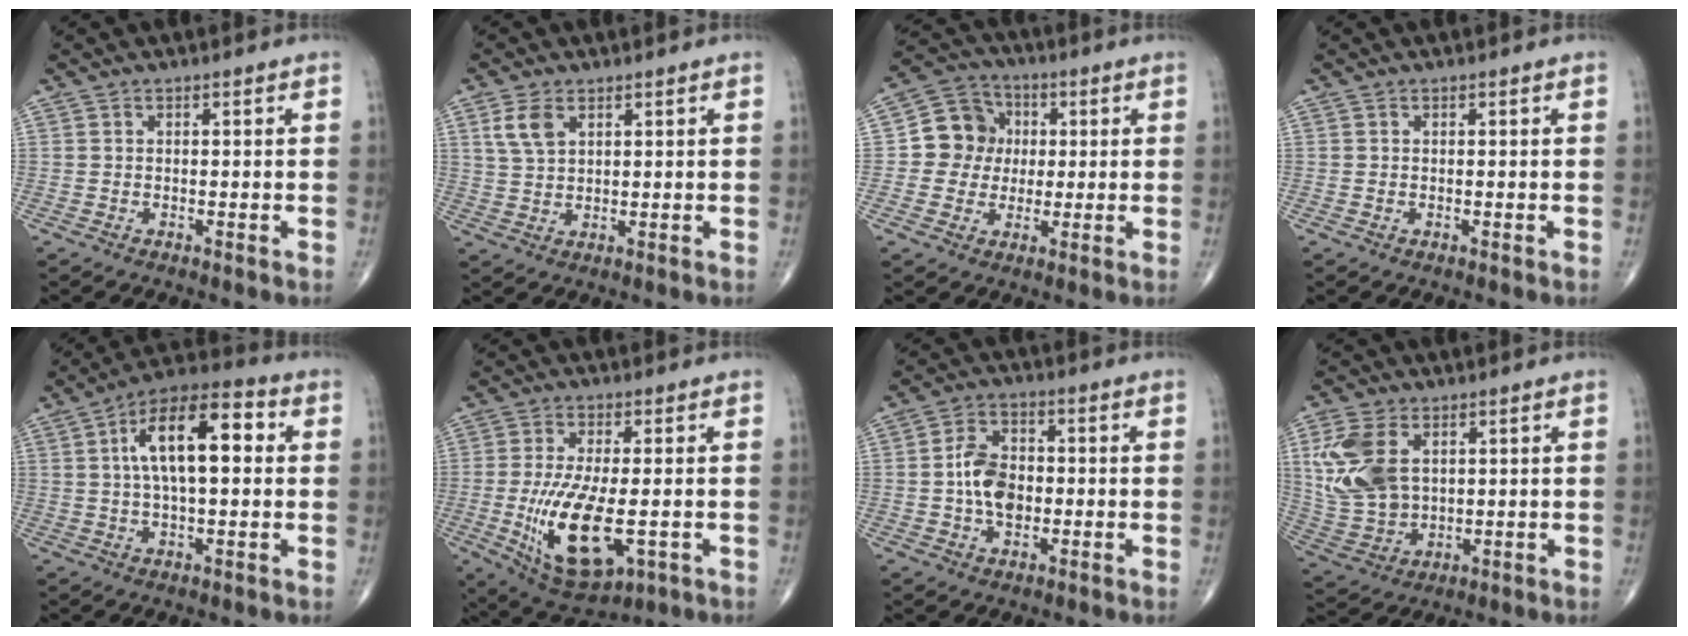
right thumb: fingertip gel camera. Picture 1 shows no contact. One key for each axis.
{"total": 4.8, "fx": 2.3, "fy": 2.7, "fz": 3.2, "tx": -0.064, "ty": -0.002, "tz": 0.052}
{"total": 9.6, "fx": 0.7, "fy": 8.9, "fz": 3.7, "tx": -0.025, "ty": 0.015, "tz": 0.002}
{"total": 0.0}
{"total": 15.4, "fx": 2.7, "fy": 6.7, "fz": 13.6, "tx": -0.220, "ty": 0.027, "tz": 0.037}
{"total": 15.3, "fx": -3.2, "fy": 6.4, "fz": 13.5, "tx": -0.245, "ty": -0.019, "tz": -0.037}
{"total": 8.4, "fx": -0.7, "fy": 5.6, "fz": 6.2, "tx": -0.096, "ty": 0.013, "tz": -0.018}
{"total": 13.2, "fx": 3.7, "fy": 8.6, "fz": 9.3, "tx": -0.194, "ty": -0.008, "tz": 0.084}